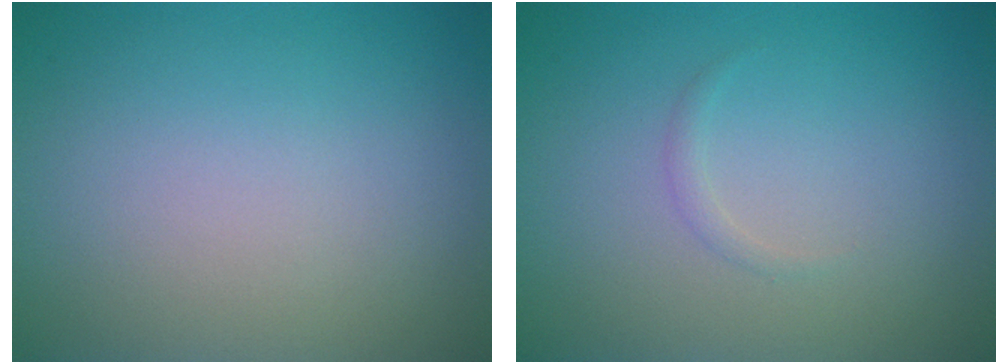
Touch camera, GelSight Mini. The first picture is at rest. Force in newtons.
{"total": 0.6, "press": 0.6, "slide": 0.0}